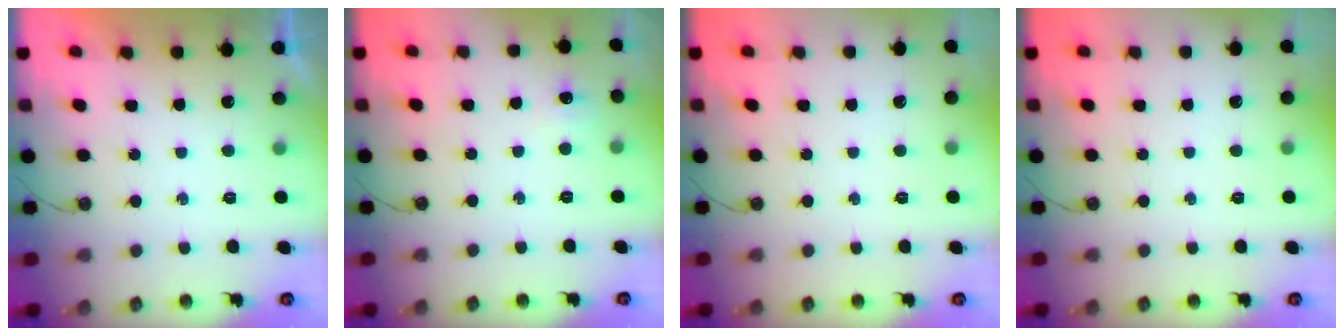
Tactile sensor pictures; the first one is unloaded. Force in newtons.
{"total": 5.2, "press": 5.2, "slide": 0.6}
{"total": 0.0}
{"total": 0.0}